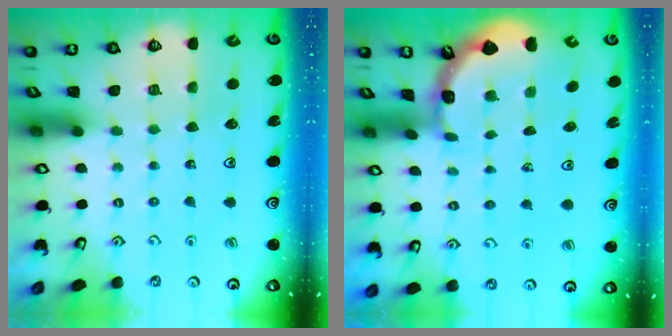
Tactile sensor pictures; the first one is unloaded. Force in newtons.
{"total": 1.7, "press": 1.6, "slide": 0.1}